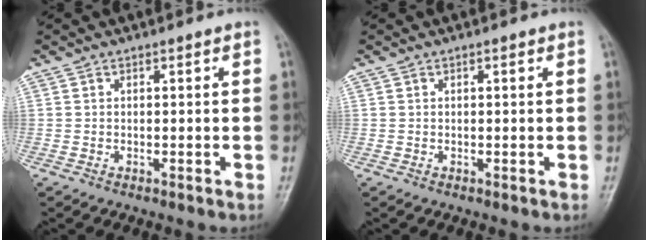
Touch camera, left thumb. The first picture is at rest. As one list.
[{"total": 0.6, "force": [0.2, 0.2, 0.5], "torque": [-0.007, 0.000, 0.003]}]